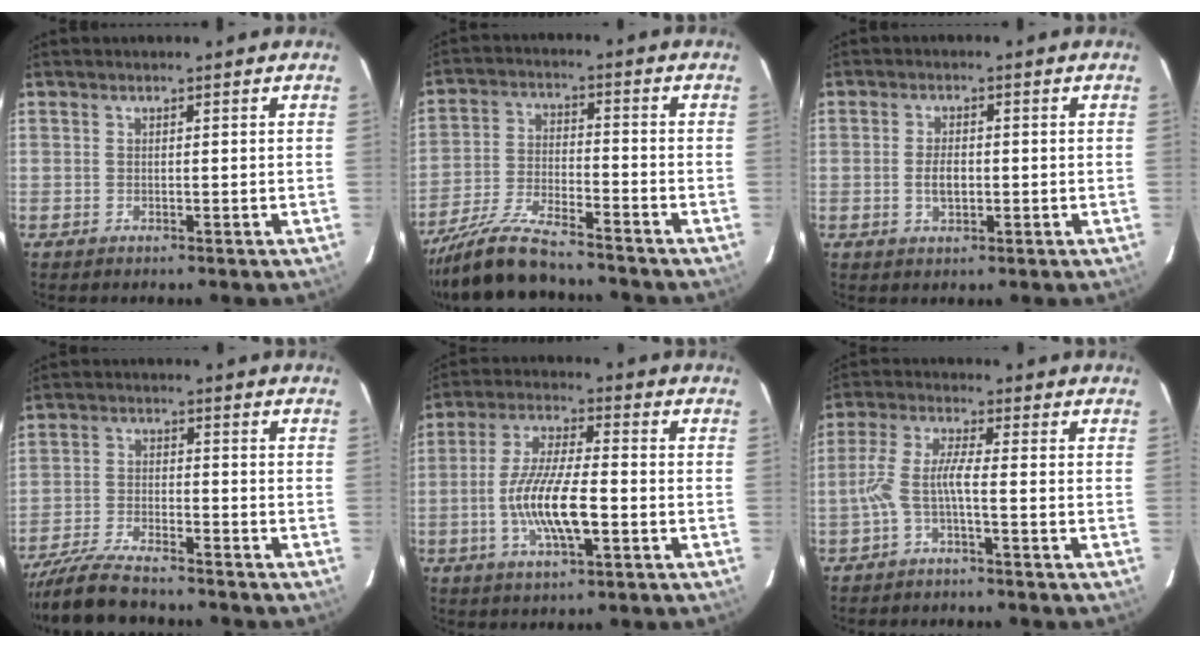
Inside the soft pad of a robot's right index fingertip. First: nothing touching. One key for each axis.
{"total": 14.5, "fx": -12.8, "fy": 2.2, "fz": 6.5, "tx": -0.144, "ty": -0.021, "tz": -0.232}
{"total": 3.5, "fx": -0.6, "fy": 1.8, "fz": 2.9, "tx": -0.056, "ty": 0.000, "tz": -0.008}
{"total": 13.3, "fx": -11.8, "fy": 2.6, "fz": 5.7, "tx": -0.143, "ty": -0.021, "tz": -0.210}
{"total": 12.1, "fx": -3.2, "fy": 3.1, "fz": 11.3, "tx": -0.224, "ty": -0.003, "tz": -0.059}
{"total": 5.0, "fx": -2.1, "fy": 0.2, "fz": 4.5, "tx": -0.107, "ty": 0.006, "tz": -0.039}